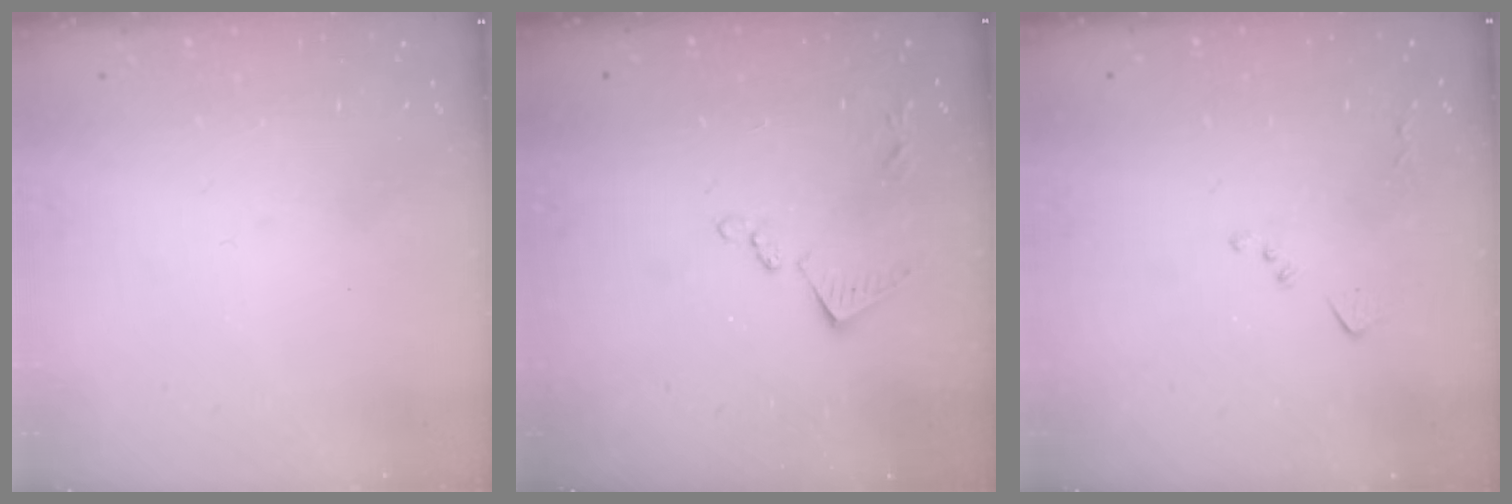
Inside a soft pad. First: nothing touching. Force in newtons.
{"total": 9.1, "press": 9.1, "slide": 0.5}
{"total": 6.7, "press": 6.7, "slide": 0.9}